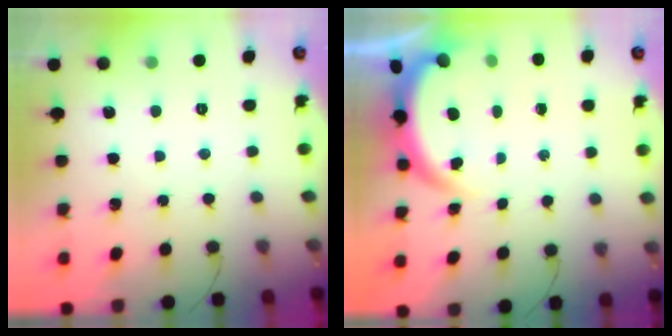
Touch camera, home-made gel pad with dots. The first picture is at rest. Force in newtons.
{"total": 3.7, "press": 3.7, "slide": 0.2}